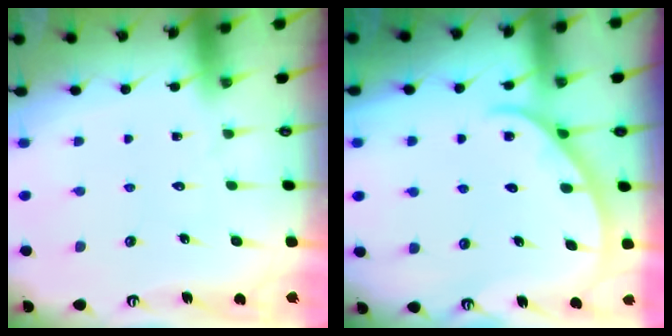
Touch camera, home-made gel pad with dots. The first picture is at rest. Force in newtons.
{"total": 2.7, "press": 2.6, "slide": 0.3}